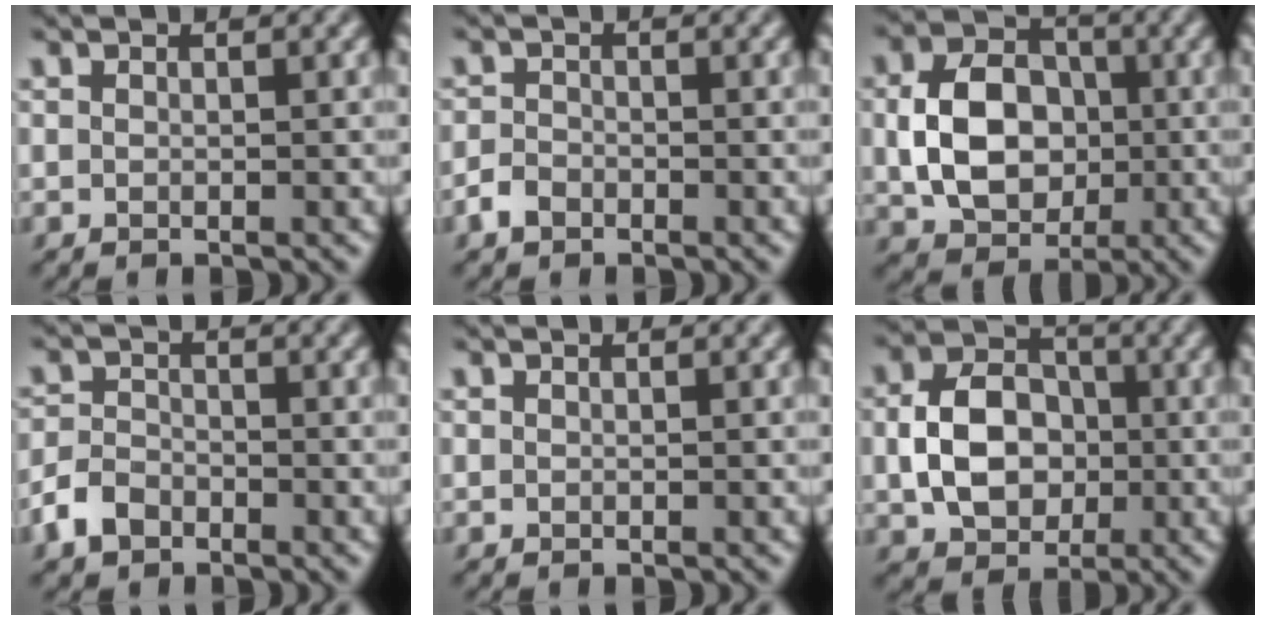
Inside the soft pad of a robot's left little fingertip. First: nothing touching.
{"total": 1.7, "force": [-1.2, 1.1, 0.6], "torque": [-0.009, 0.002, -0.029]}
{"total": 7.4, "force": [-0.4, 5.6, 4.8], "torque": [-0.096, 0.003, -0.008]}
{"total": 2.9, "force": [-1.9, 1.9, 1.2], "torque": [-0.025, 0.002, -0.045]}
{"total": 0.0}
{"total": 6.7, "force": [-0.7, 5.1, 4.3], "torque": [-0.084, 0.004, -0.016]}